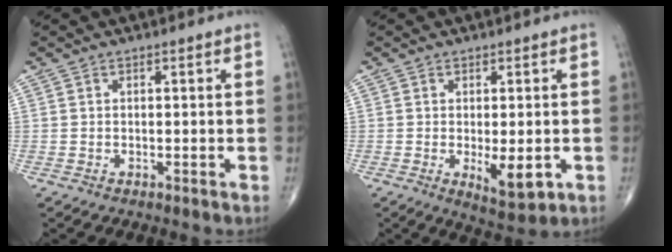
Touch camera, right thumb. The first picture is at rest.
{"total": 6.3, "force": [-1.3, 2.5, 5.7], "torque": [-0.079, -0.017, -0.010]}